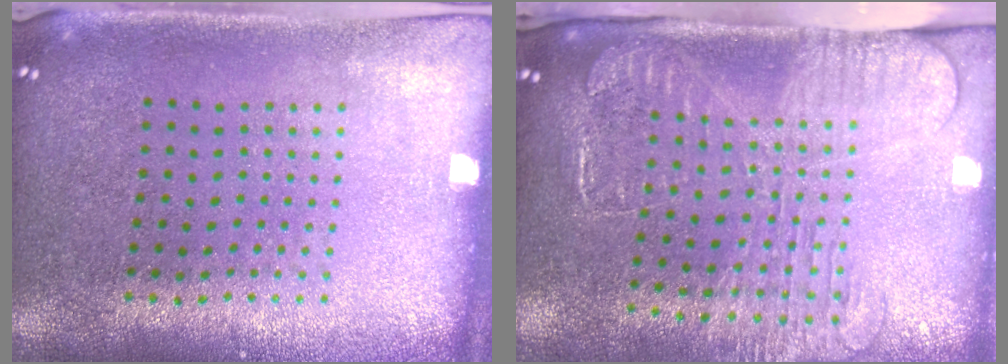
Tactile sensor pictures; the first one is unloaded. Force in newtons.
{"total": 2.6, "press": 2.0, "slide": 1.6}